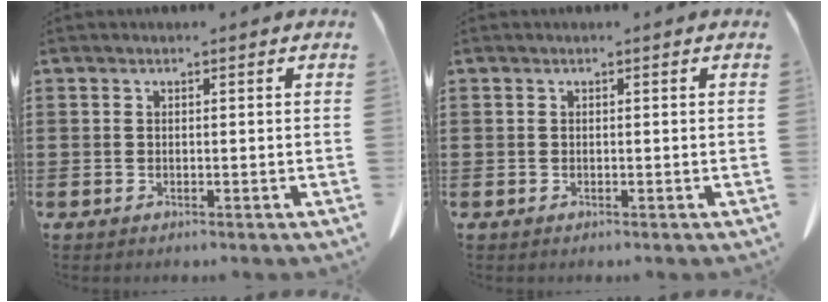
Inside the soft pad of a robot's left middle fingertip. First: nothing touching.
{"total": 0.0}